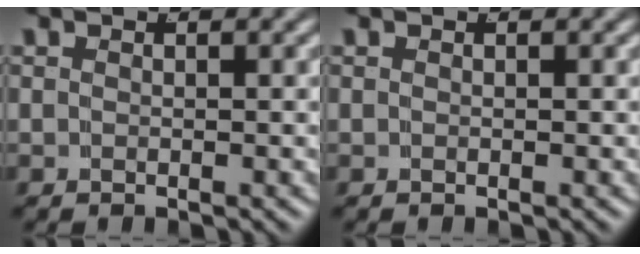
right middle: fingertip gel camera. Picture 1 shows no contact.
{"total": 0.0}